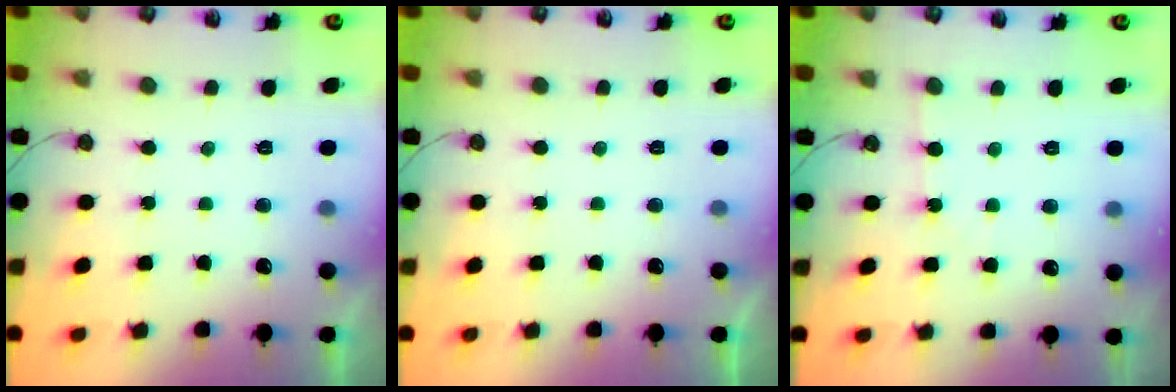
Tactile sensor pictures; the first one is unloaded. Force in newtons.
{"total": 0.0}
{"total": 3.2, "press": 3.2, "slide": 0.4}